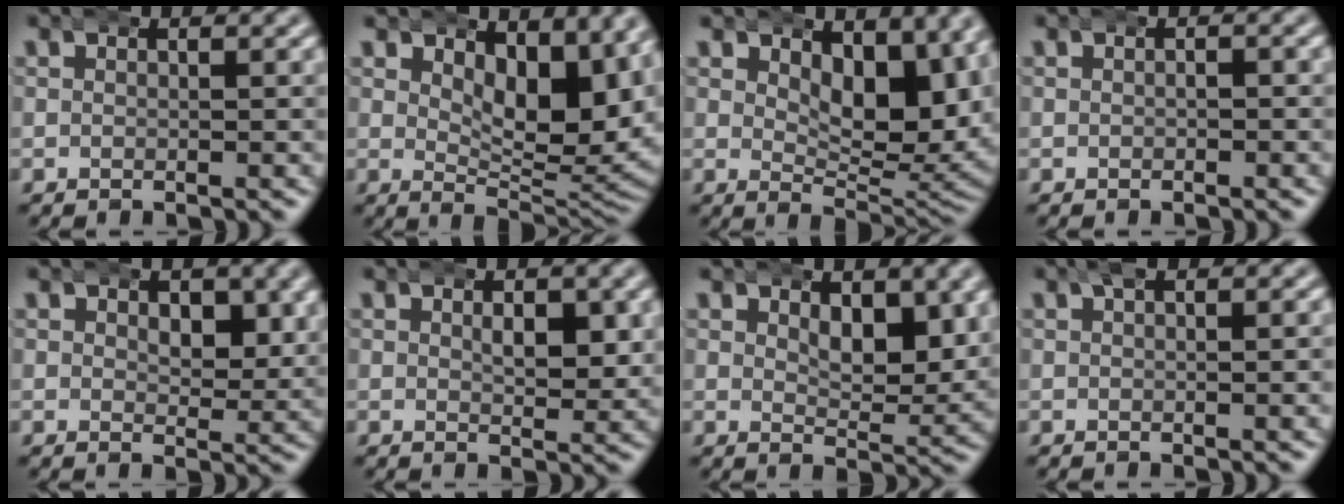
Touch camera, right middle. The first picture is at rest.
{"total": 8.4, "force": [2.6, 3.7, 7.1], "torque": [-0.088, -0.022, 0.046]}
{"total": 7.6, "force": [2.7, 3.5, 6.2], "torque": [-0.080, -0.020, 0.046]}
{"total": 0.6, "force": [-0.1, 0.5, 0.4], "torque": [-0.003, 0.000, -0.004]}
{"total": 2.8, "force": [1.3, 1.6, 1.9], "torque": [-0.021, -0.012, 0.021]}
{"total": 2.8, "force": [1.0, 1.2, 2.3], "torque": [-0.029, -0.006, 0.015]}
{"total": 3.9, "force": [2.1, 1.7, 2.9], "torque": [-0.048, -0.021, 0.037]}
{"total": 0.7, "force": [0.3, 0.0, 0.6], "torque": [-0.007, 0.002, 0.003]}